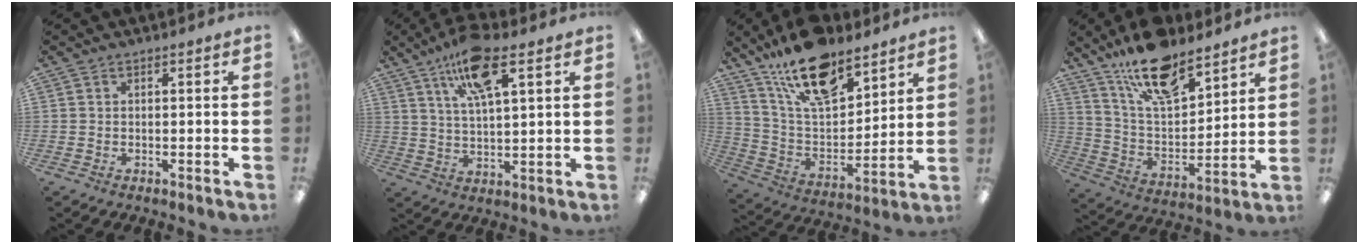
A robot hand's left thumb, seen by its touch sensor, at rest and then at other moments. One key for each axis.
{"total": 13.0, "fx": 8.1, "fy": 3.9, "fz": 9.4, "tx": -0.167, "ty": -0.018, "tz": 0.137}
{"total": 19.6, "fx": 13.8, "fy": 8.5, "fz": 10.9, "tx": -0.192, "ty": -0.074, "tz": 0.242}
{"total": 18.3, "fx": 13.5, "fy": 7.2, "fz": 9.9, "tx": -0.173, "ty": -0.077, "tz": 0.234}